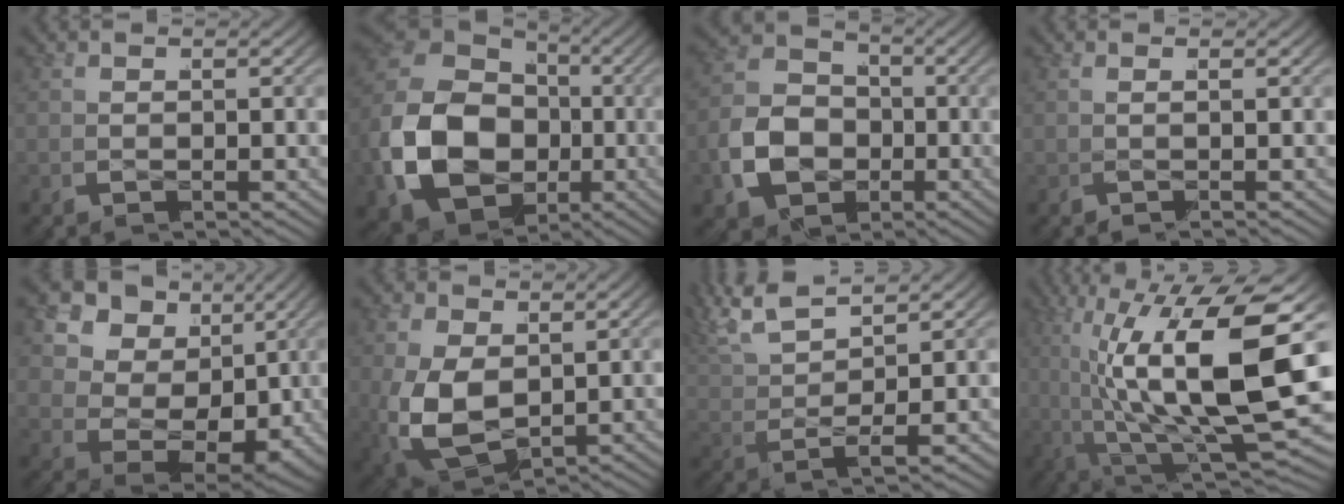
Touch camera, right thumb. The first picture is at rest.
{"total": 19.2, "force": [-1.2, 14.5, 12.5], "torque": [-0.310, -0.044, -0.007]}
{"total": 12.3, "force": [-1.1, 10.1, 7.0], "torque": [-0.151, -0.013, -0.023]}
{"total": 0.9, "force": [0.1, -0.6, 0.7], "torque": [-0.013, 0.011, -0.007]}
{"total": 15.6, "force": [0.2, 11.5, 10.5], "torque": [-0.227, -0.032, 0.013]}
{"total": 10.2, "force": [-1.9, 7.9, 6.1], "torque": [-0.175, -0.053, -0.012]}
{"total": 5.9, "force": [2.7, 3.0, 4.2], "torque": [-0.118, 0.005, 0.047]}
{"total": 19.6, "force": [-1.5, 10.3, 16.6], "torque": [-0.309, -0.046, -0.003]}